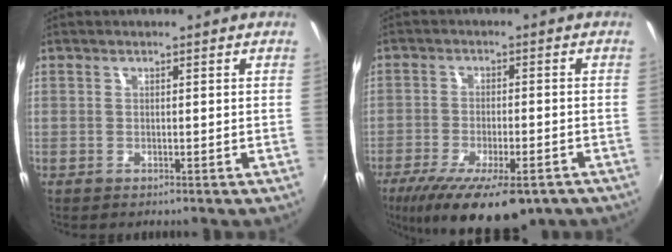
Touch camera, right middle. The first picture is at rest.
{"total": 17.3, "force": [-11.6, 5.8, 11.4], "torque": [-0.219, -0.051, -0.174]}